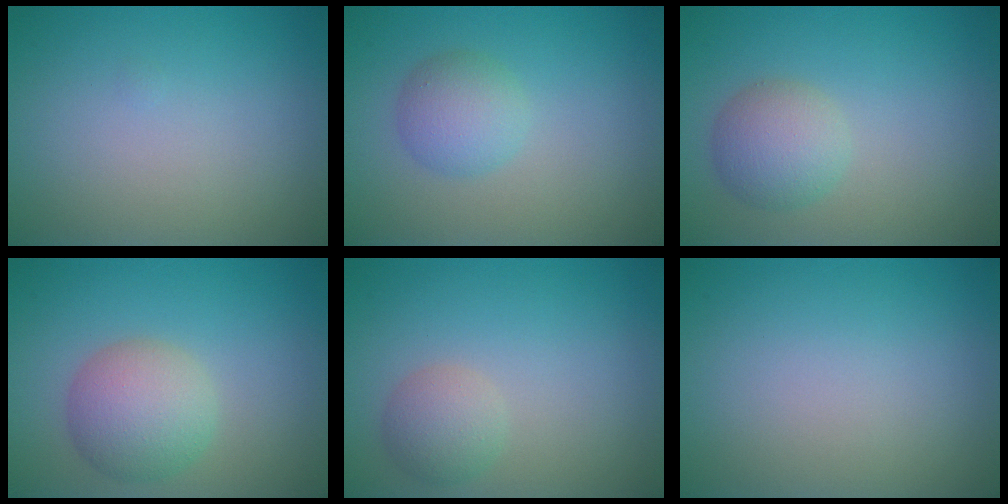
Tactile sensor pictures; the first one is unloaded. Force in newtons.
{"total": 2.9, "press": 2.9, "slide": 0.1}
{"total": 3.3, "press": 3.3, "slide": 0.0}
{"total": 4.8, "press": 4.8, "slide": 0.3}
{"total": 2.3, "press": 2.3, "slide": 0.2}
{"total": 0.0}